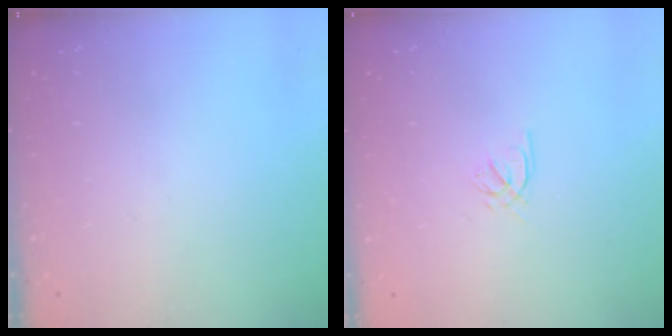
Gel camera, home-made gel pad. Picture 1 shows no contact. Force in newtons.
{"total": 2.1, "press": 2.0, "slide": 0.5}